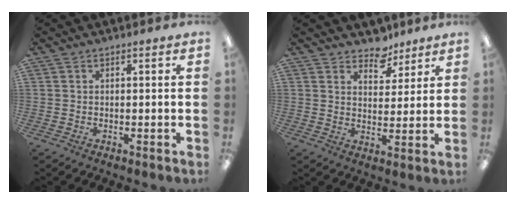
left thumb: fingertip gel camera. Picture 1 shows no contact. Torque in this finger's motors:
{"motor_torque": [-0.13, -0.16, 0.02, -0.11, 0.08]}